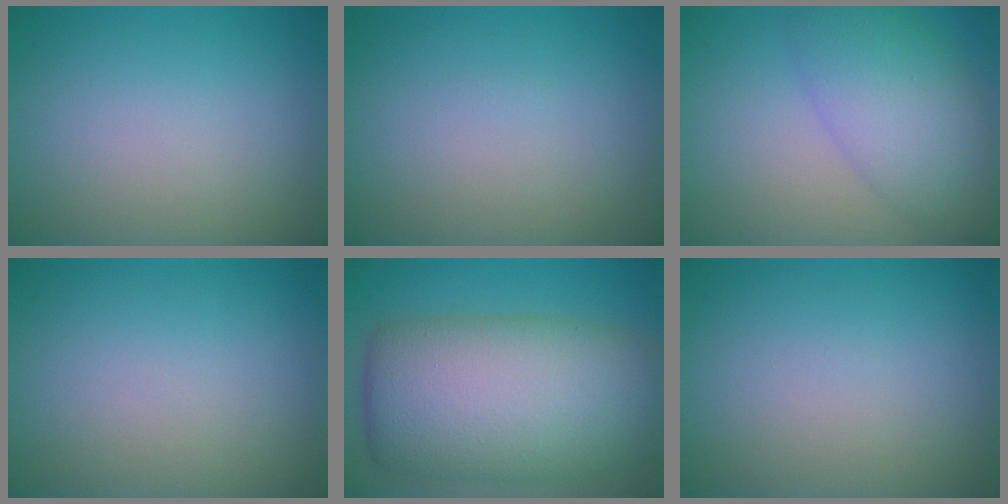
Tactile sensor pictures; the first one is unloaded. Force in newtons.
{"total": 0.0}
{"total": 6.2, "press": 6.2, "slide": 0.2}
{"total": 0.0}
{"total": 13.2, "press": 13.2, "slide": 0.4}
{"total": 0.0}